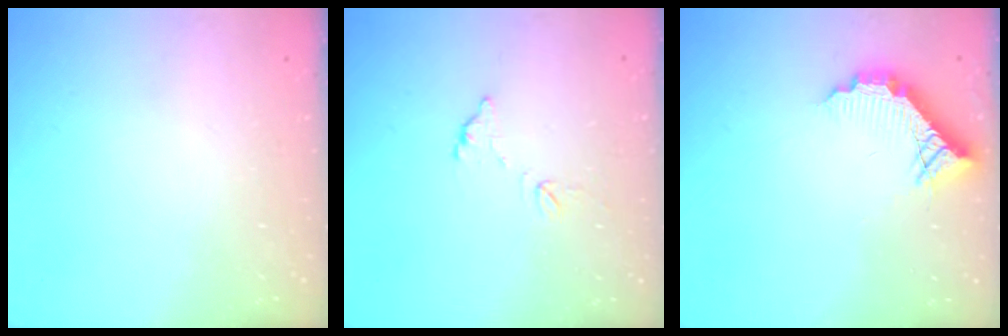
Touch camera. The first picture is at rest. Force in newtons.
{"total": 5.5, "press": 5.5, "slide": 0.3}
{"total": 12.0, "press": 12.0, "slide": 0.7}